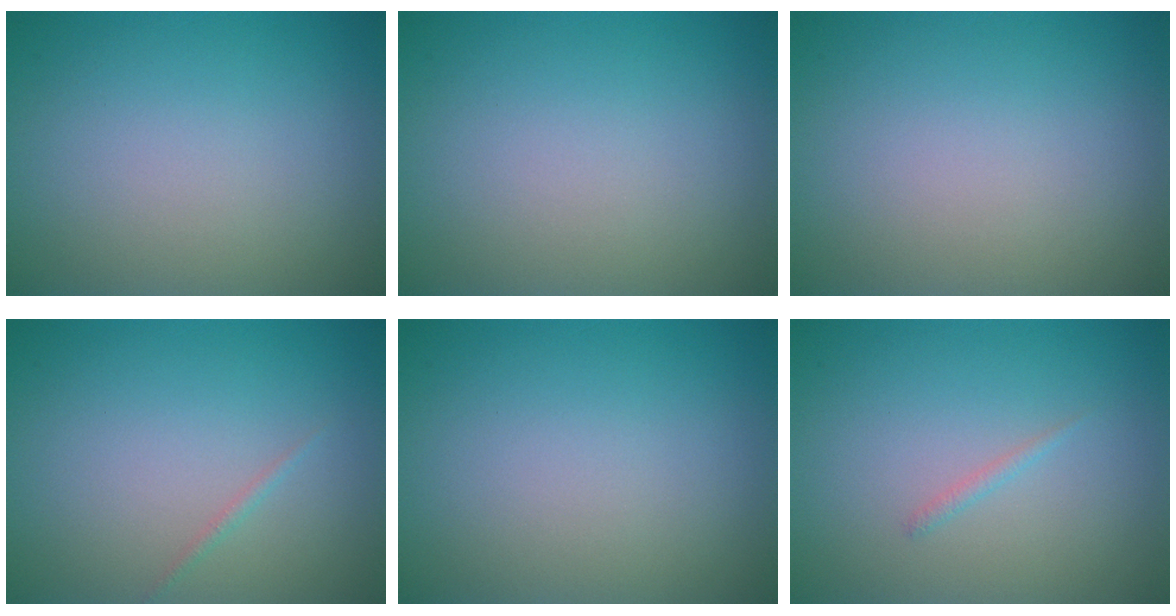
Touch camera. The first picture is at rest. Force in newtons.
{"total": 0.0}
{"total": 0.0}
{"total": 0.5, "press": 0.5, "slide": 0.0}
{"total": 0.0}
{"total": 0.6, "press": 0.6, "slide": 0.1}